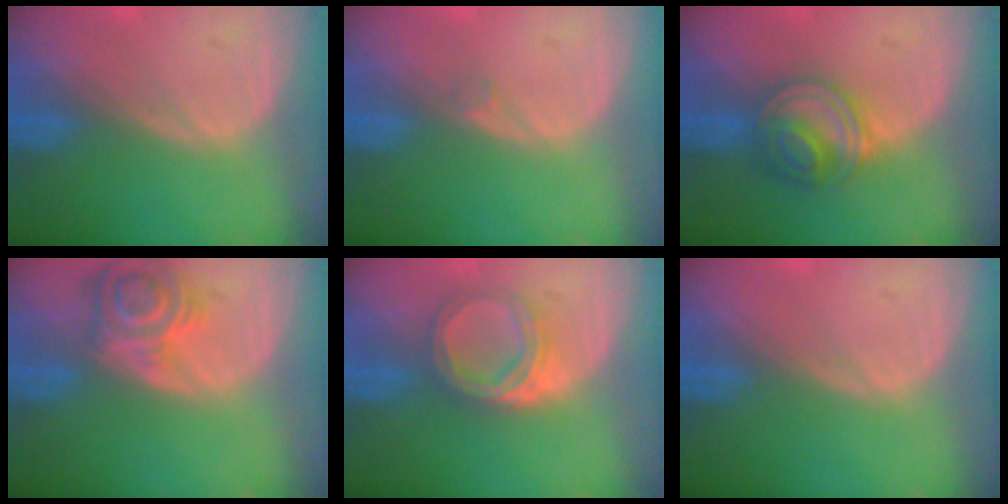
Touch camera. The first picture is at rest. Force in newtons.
{"total": 0.5, "press": 0.5, "slide": 0.1}
{"total": 6.0, "press": 6.0, "slide": 0.5}
{"total": 6.8, "press": 6.5, "slide": 2.0}
{"total": 5.6, "press": 5.0, "slide": 2.6}
{"total": 0.0}